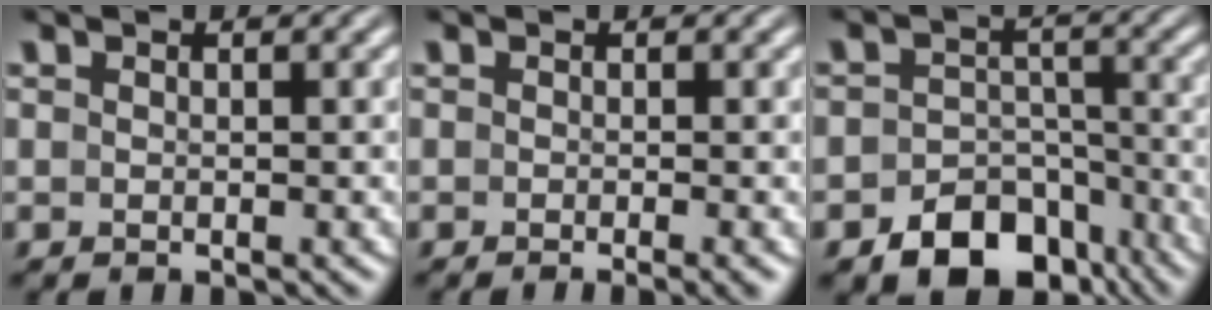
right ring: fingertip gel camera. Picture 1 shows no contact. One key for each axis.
{"total": 2.0, "fx": -1.4, "fy": 0.1, "fz": 1.3, "tx": -0.013, "ty": 0.000, "tz": -0.022}
{"total": 8.5, "fx": -6.3, "fy": 5.0, "fz": 2.8, "tx": -0.041, "ty": -0.028, "tz": -0.090}